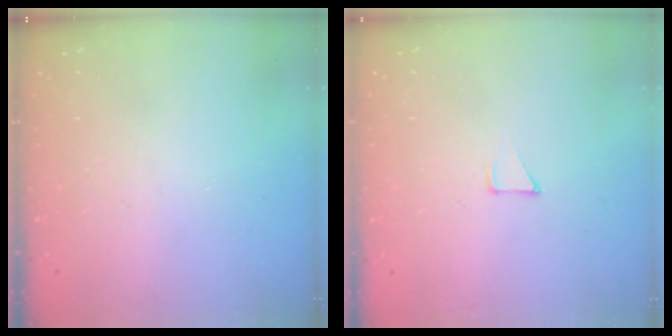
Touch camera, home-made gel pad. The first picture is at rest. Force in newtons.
{"total": 2.8, "press": 2.8, "slide": 0.2}